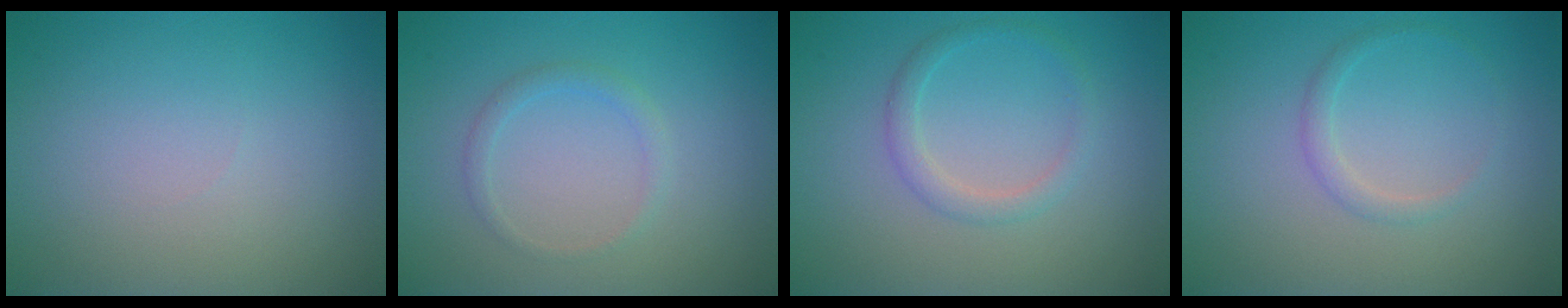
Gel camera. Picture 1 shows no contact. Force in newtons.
{"total": 1.2, "press": 1.2, "slide": 0.0}
{"total": 1.7, "press": 1.7, "slide": 0.0}
{"total": 1.2, "press": 1.2, "slide": 0.2}